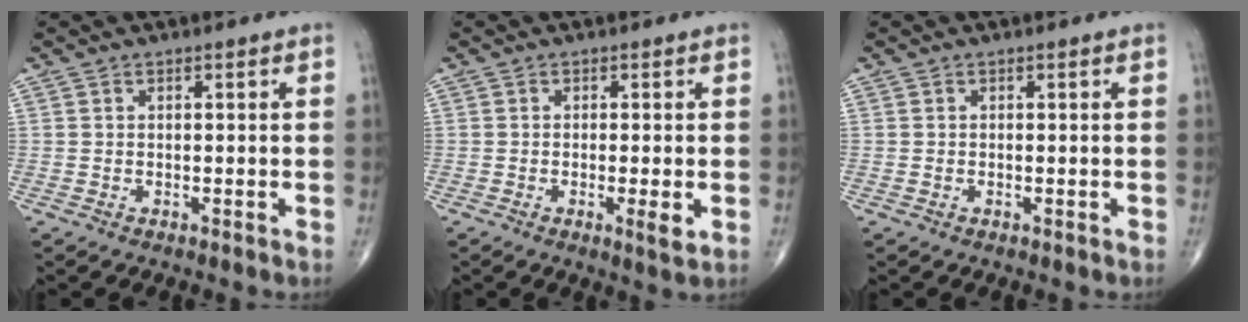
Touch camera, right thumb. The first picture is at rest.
{"total": 3.1, "force": [-0.7, 0.5, 3.0], "torque": [-0.050, -0.009, -0.013]}
{"total": 0.0}